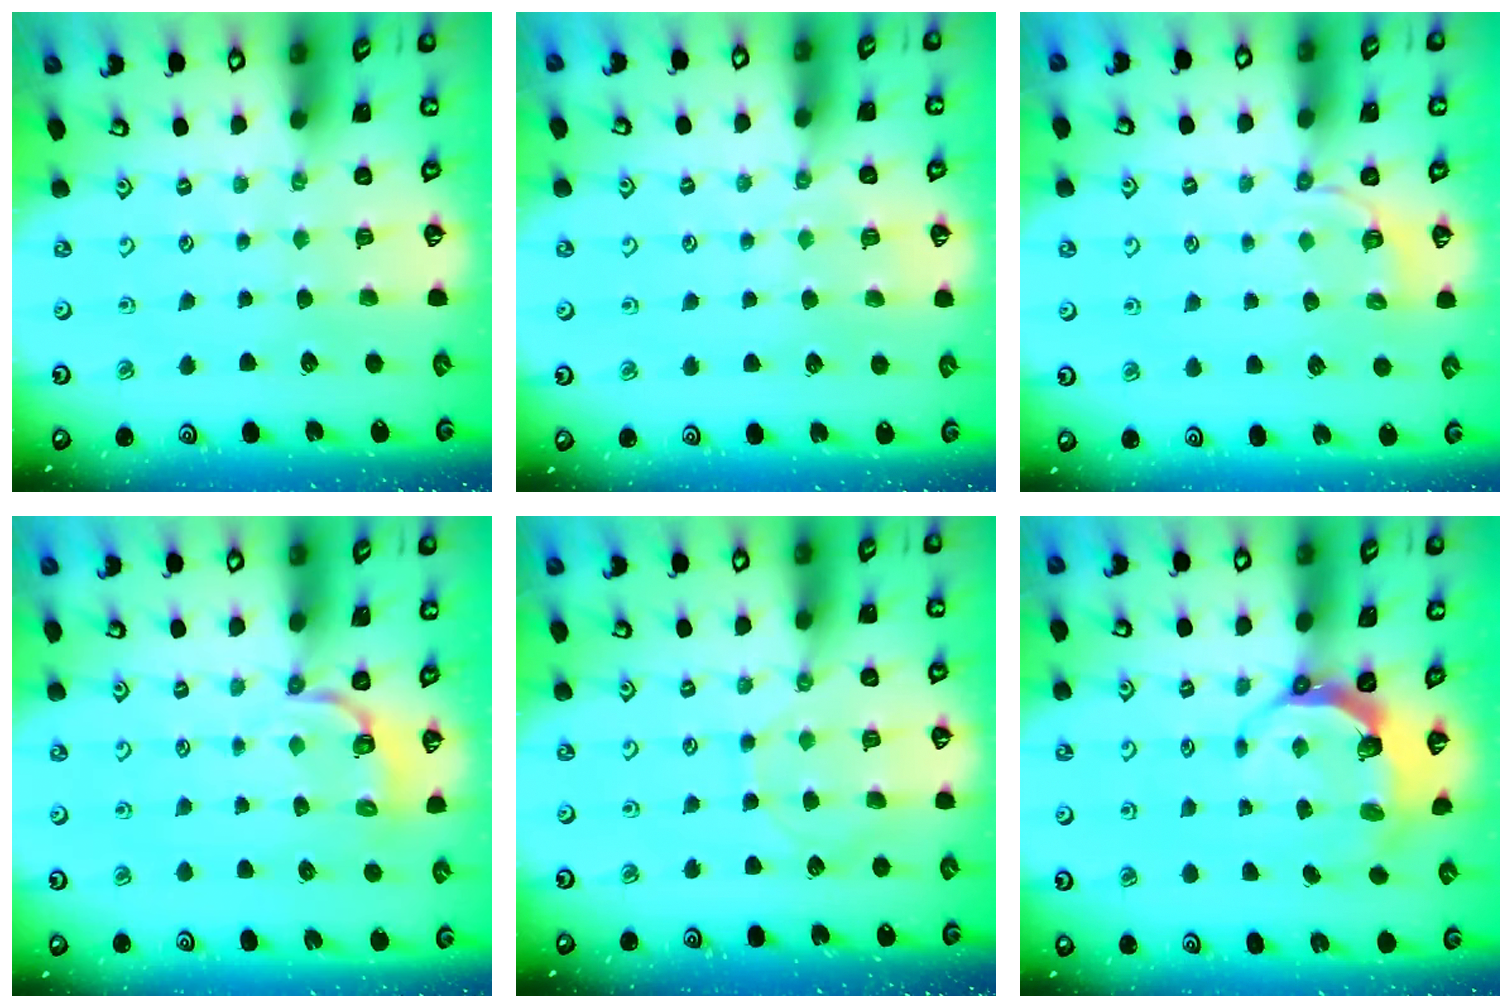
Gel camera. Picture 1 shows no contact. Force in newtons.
{"total": 4.5, "press": 4.5, "slide": 0.6}
{"total": 3.5, "press": 3.0, "slide": 1.8}
{"total": 4.2, "press": 3.2, "slide": 2.7}
{"total": 6.2, "press": 6.1, "slide": 0.7}
{"total": 6.8, "press": 5.4, "slide": 4.1}